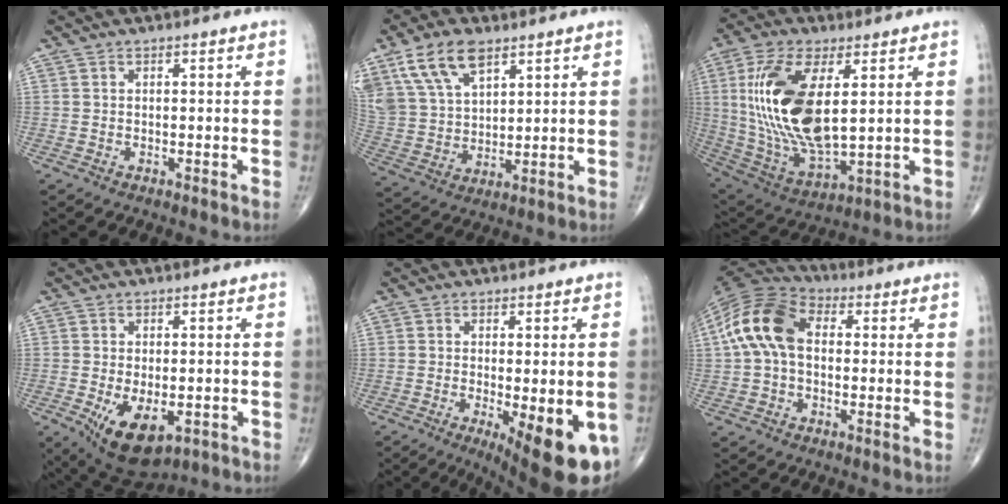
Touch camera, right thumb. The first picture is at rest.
{"total": 13.2, "force": [7.9, 6.9, 8.0], "torque": [-0.142, -0.019, 0.161]}
{"total": 21.1, "force": [3.6, 9.5, 18.5], "torque": [-0.380, -0.023, 0.077]}
{"total": 10.6, "force": [-3.7, 5.6, 8.2], "torque": [-0.125, -0.008, -0.043]}
{"total": 15.0, "force": [-5.7, 4.8, 13.0], "torque": [-0.141, -0.018, -0.071]}
{"total": 13.5, "force": [1.2, 8.9, 10.0], "torque": [-0.196, 0.035, 0.010]}